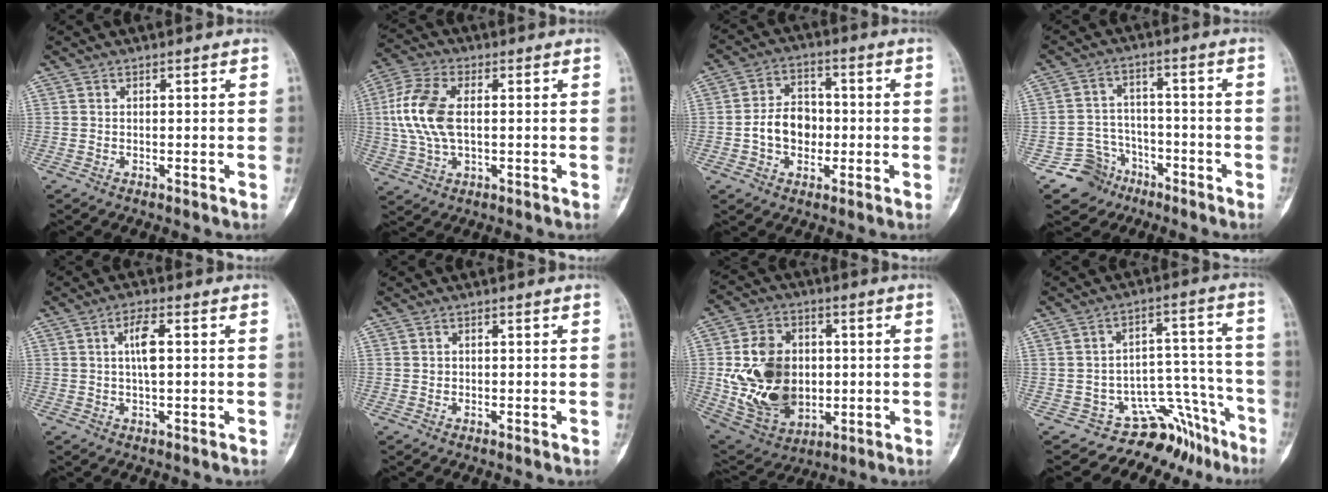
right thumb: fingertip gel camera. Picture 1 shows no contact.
{"total": 11.6, "force": [0.9, 6.4, 9.7], "torque": [-0.216, 0.009, 0.017]}
{"total": 8.6, "force": [-1.2, 6.6, 5.4], "torque": [-0.067, 0.023, -0.027]}
{"total": 7.6, "force": [-4.7, 6.0, -0.2], "torque": [0.039, 0.053, -0.080]}
{"total": 4.6, "force": [0.7, 1.4, 4.4], "torque": [-0.087, 0.003, 0.010]}
{"total": 0.7, "force": [0.1, 0.7, 0.2], "torque": [0.000, 0.002, 0.003]}
{"total": 19.0, "force": [-0.3, 14.0, 12.9], "torque": [-0.202, -0.001, 0.017]}
{"total": 10.4, "force": [-8.3, 5.8, 2.7], "torque": [0.018, 0.121, -0.116]}